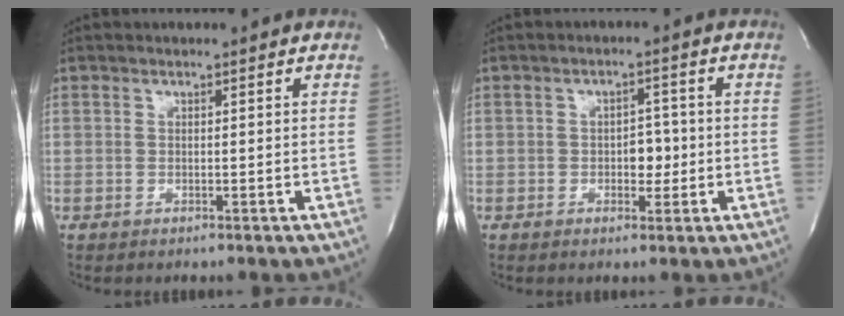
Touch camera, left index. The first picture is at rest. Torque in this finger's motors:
{"motor_torque": [0.17, -0.14, 0.01, 0.01]}